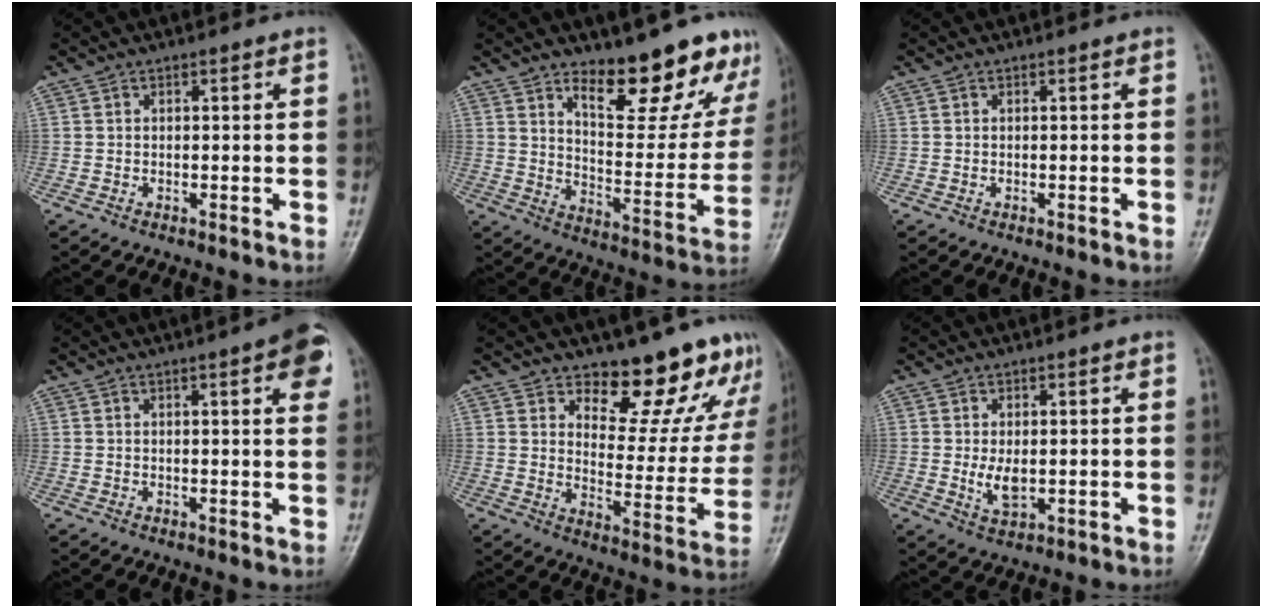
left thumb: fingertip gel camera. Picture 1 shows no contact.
{"total": 17.8, "force": [13.0, 6.5, 10.2], "torque": [-0.072, -0.103, 0.186]}
{"total": 0.0}
{"total": 6.9, "force": [3.0, 1.5, 6.0], "torque": [-0.062, -0.003, 0.030]}
{"total": 16.0, "force": [13.0, 6.6, 6.6], "torque": [-0.021, -0.107, 0.167]}
{"total": 4.3, "force": [0.1, 2.4, 3.6], "torque": [-0.061, -0.010, 0.007]}